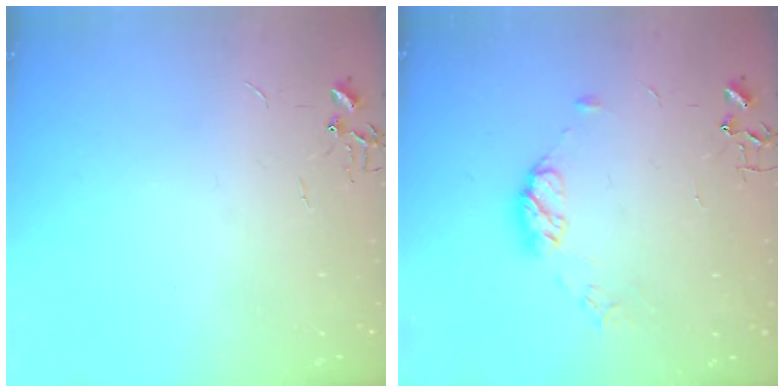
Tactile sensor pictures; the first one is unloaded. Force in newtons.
{"total": 8.0, "press": 8.0, "slide": 0.5}